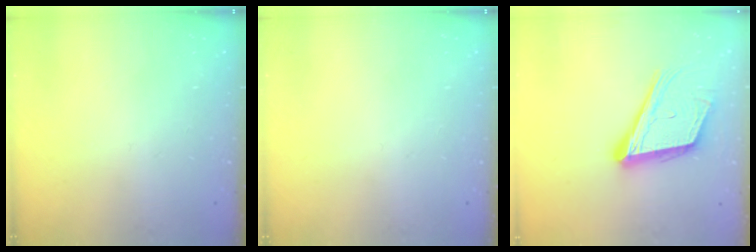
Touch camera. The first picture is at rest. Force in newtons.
{"total": 0.0}
{"total": 17.4, "press": 17.0, "slide": 3.7}